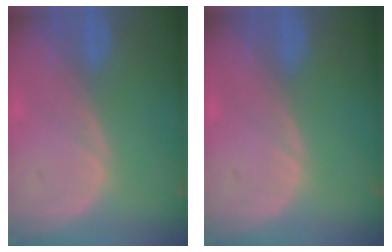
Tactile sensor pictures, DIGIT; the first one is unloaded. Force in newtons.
{"total": 0.0}